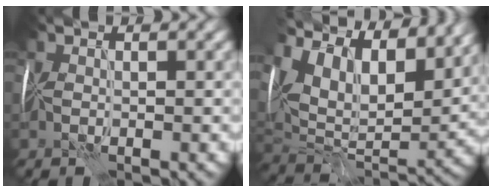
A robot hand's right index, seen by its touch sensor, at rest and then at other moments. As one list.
[{"total": 14.0, "force": [8.0, 7.8, 8.5], "torque": [-0.185, 0.040, 0.150]}]